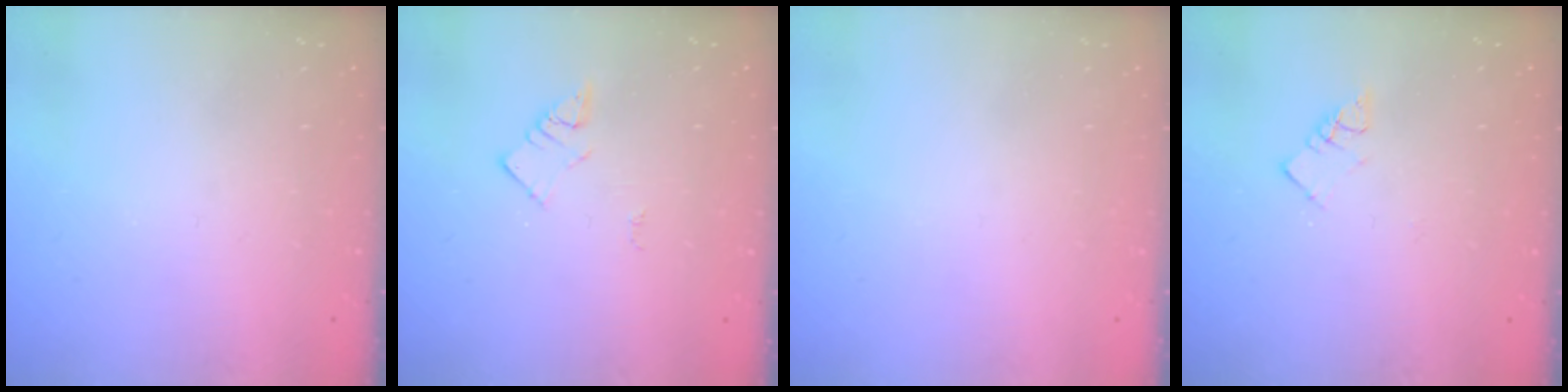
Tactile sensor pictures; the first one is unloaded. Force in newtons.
{"total": 2.9, "press": 2.9, "slide": 0.2}
{"total": 1.8, "press": 1.7, "slide": 0.1}
{"total": 3.6, "press": 3.6, "slide": 0.2}